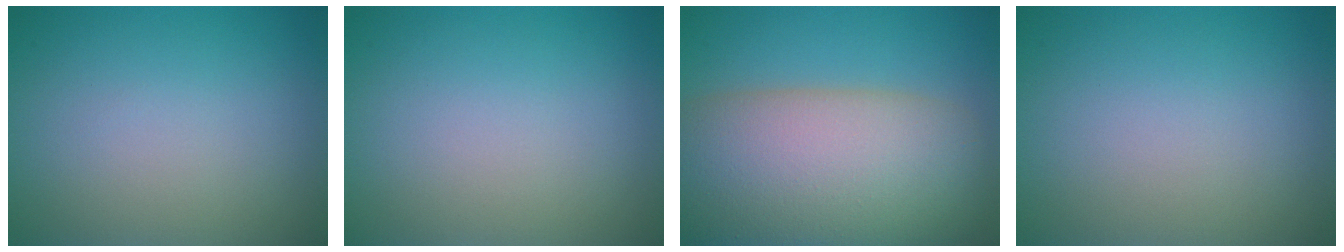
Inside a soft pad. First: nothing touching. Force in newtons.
{"total": 0.0}
{"total": 14.6, "press": 14.6, "slide": 0.8}
{"total": 0.0}